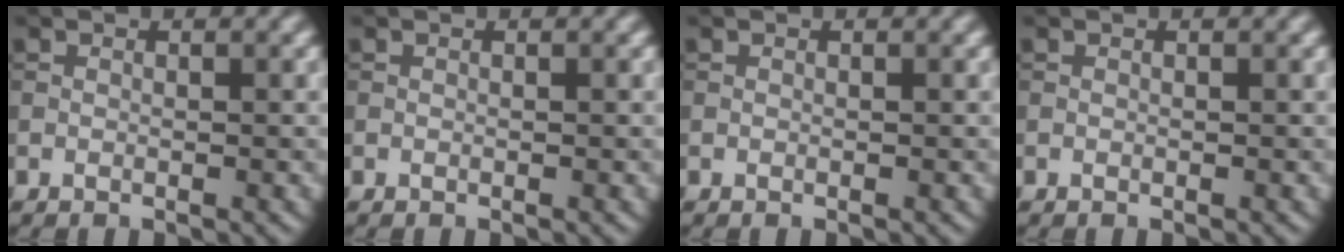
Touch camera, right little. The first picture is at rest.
{"total": 0.0}
{"total": 0.0}
{"total": 0.0}